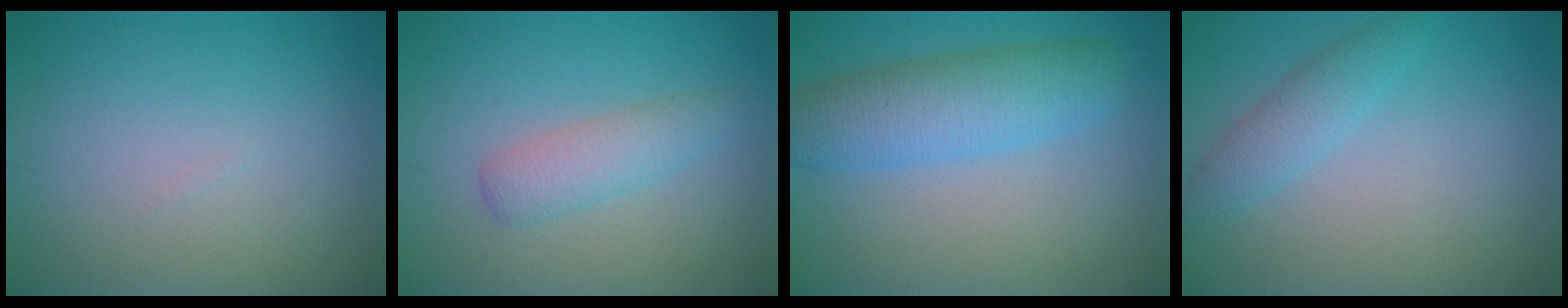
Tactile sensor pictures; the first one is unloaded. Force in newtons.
{"total": 2.6, "press": 2.6, "slide": 0.0}
{"total": 5.5, "press": 5.5, "slide": 0.3}
{"total": 2.3, "press": 2.3, "slide": 0.2}